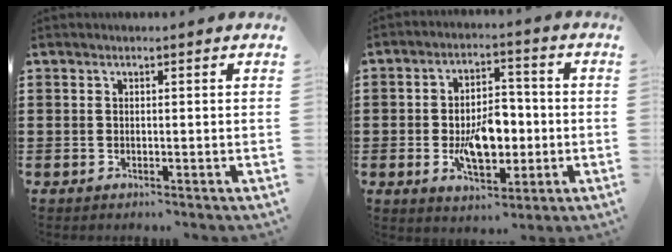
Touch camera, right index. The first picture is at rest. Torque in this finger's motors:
{"motor_torque": [2.14, 0.00, 0.49, 0.21]}